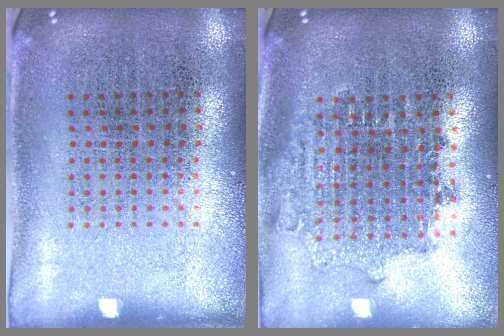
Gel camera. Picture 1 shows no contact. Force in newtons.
{"total": 1.7, "press": 1.3, "slide": 1.0}